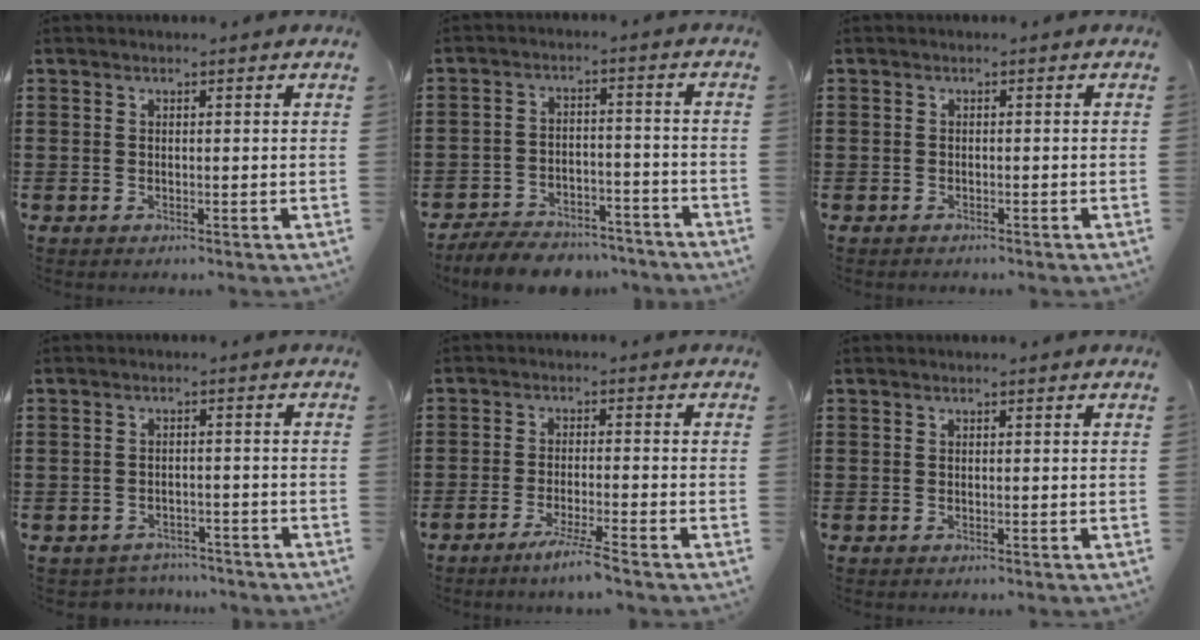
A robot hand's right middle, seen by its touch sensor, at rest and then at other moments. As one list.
[{"total": 6.8, "force": [-6.6, 1.5, 1.0], "torque": [-0.021, 0.015, -0.130]}, {"total": 1.0, "force": [-0.8, 0.5, -0.3], "torque": [0.005, 0.002, -0.017]}, {"total": 2.5, "force": [-2.3, 0.6, -0.5], "torque": [0.000, 0.001, -0.052]}, {"total": 4.1, "force": [-3.1, -0.4, 2.5], "torque": [-0.046, -0.011, -0.056]}, {"total": 0.0}]